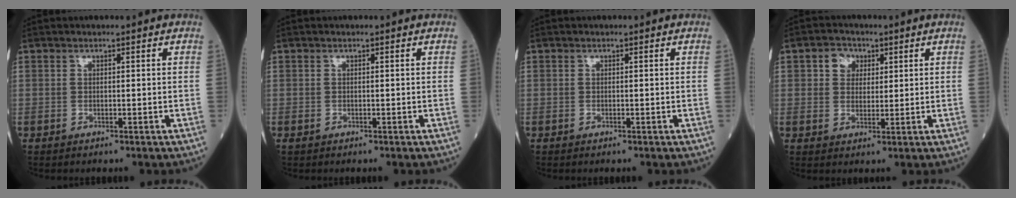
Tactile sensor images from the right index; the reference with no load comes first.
{"total": 0.0}
{"total": 0.0}
{"total": 3.8, "force": [1.6, 3.1, 1.6], "torque": [-0.027, 0.010, 0.028]}